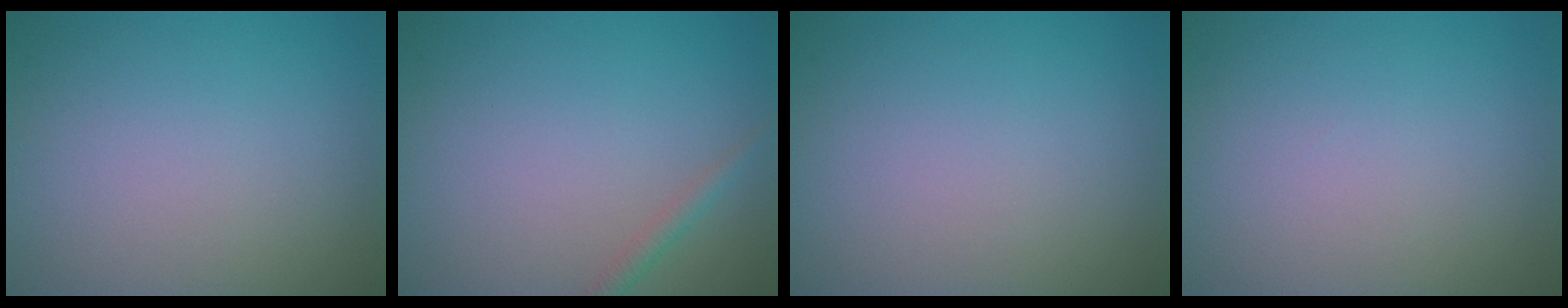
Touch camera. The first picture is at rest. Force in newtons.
{"total": 1.2, "press": 1.2, "slide": 0.1}
{"total": 0.0}
{"total": 0.0}